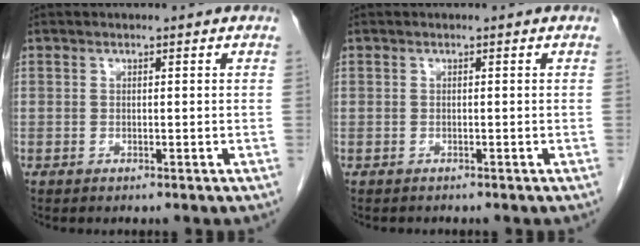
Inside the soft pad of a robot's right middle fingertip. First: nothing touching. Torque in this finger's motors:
{"motor_torque": [-0.09, 0.10, -0.12, -0.04]}